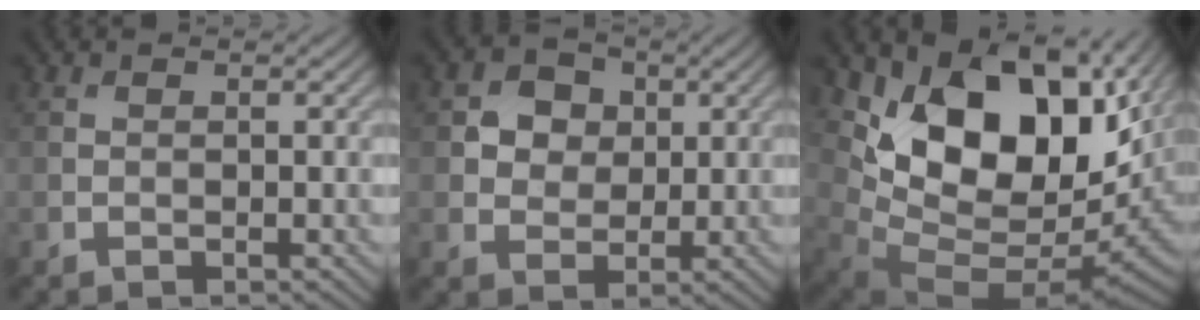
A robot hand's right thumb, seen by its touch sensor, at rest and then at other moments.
{"total": 4.8, "force": [1.2, 4.2, 2.0], "torque": [-0.051, 0.002, 0.013]}
{"total": 16.4, "force": [5.2, 9.5, 12.3], "torque": [-0.222, -0.016, 0.114]}